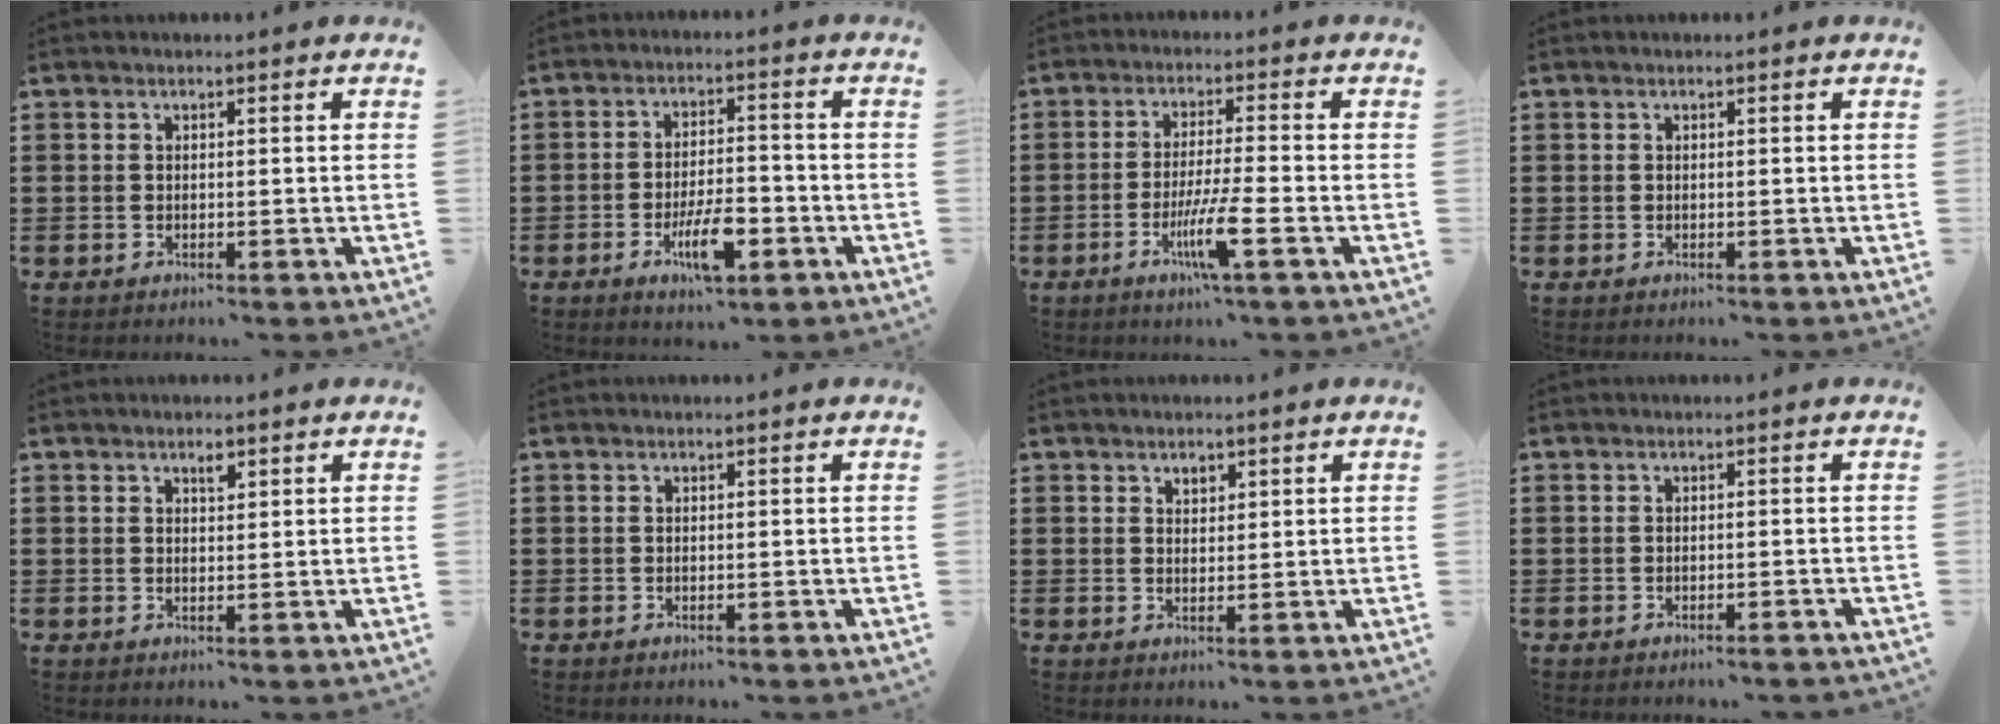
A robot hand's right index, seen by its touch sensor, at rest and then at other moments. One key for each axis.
{"total": 7.5, "fx": -3.3, "fy": 2.7, "fz": 6.2, "tx": -0.117, "ty": 0.000, "tz": -0.058}
{"total": 6.9, "fx": -3.0, "fy": 0.2, "fz": 6.3, "tx": -0.120, "ty": -0.016, "tz": -0.055}
{"total": 0.0}
{"total": 1.6, "fx": 1.0, "fy": 0.7, "fz": 1.1, "tx": -0.015, "ty": 0.001, "tz": 0.015}
{"total": 0.0}
{"total": 1.6, "fx": 1.1, "fy": 0.9, "fz": 0.7, "tx": -0.016, "ty": 0.003, "tz": 0.021}
{"total": 0.7, "fx": -0.7, "fy": 0.0, "fz": 0.2, "tx": -0.006, "ty": -0.003, "tz": -0.014}